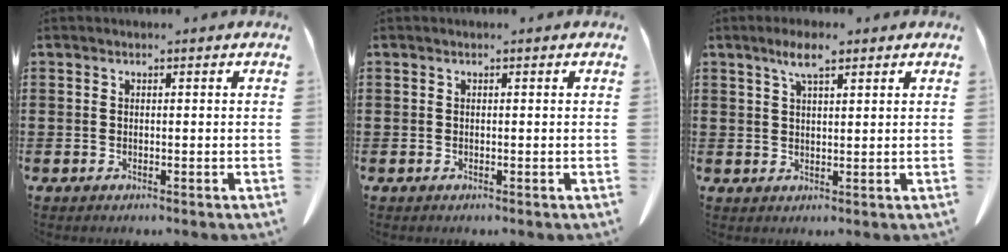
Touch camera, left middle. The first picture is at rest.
{"total": 0.0}
{"total": 4.4, "force": [2.7, 0.9, 3.2], "torque": [-0.070, 0.003, 0.049]}